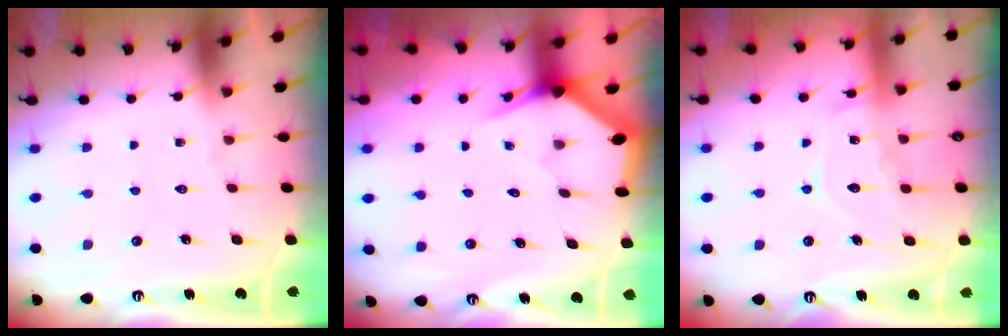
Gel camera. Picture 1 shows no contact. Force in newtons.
{"total": 3.0, "press": 3.0, "slide": 0.0}
{"total": 12.1, "press": 12.0, "slide": 1.0}